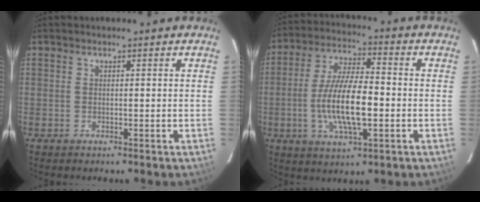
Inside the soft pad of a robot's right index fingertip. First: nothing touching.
{"total": 13.2, "force": [-2.7, 3.9, 12.3], "torque": [-0.245, -0.002, -0.048]}